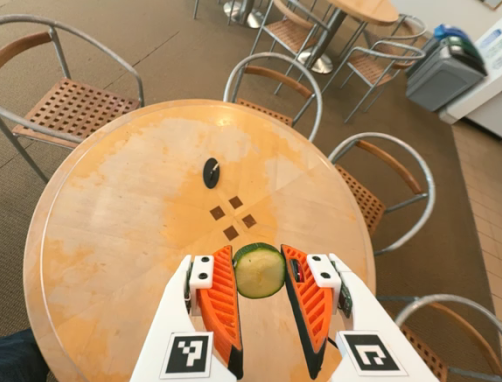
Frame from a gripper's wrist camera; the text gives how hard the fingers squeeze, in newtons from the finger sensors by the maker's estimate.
{"total": 9.3, "left": 9.1, "right": 9.4}